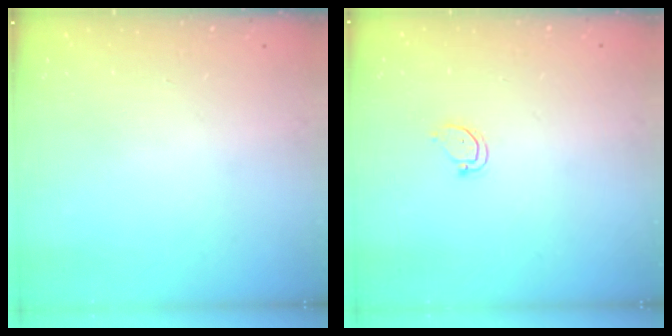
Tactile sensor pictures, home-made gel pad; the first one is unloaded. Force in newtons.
{"total": 3.4, "press": 3.4, "slide": 0.2}